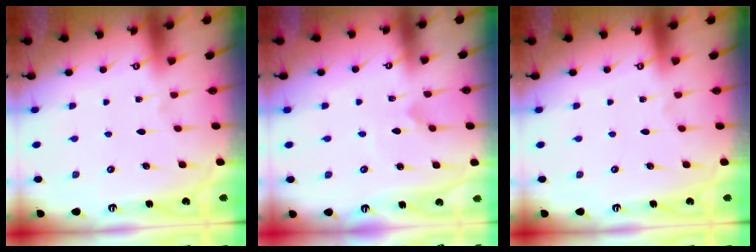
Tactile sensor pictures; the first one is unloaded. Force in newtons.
{"total": 1.7, "press": 1.7, "slide": 0.2}
{"total": 0.0}